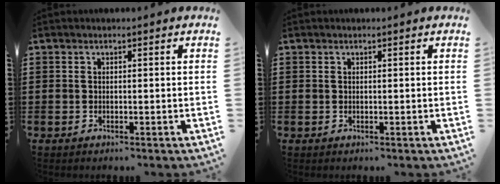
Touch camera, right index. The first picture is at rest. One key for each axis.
{"total": 0.0}